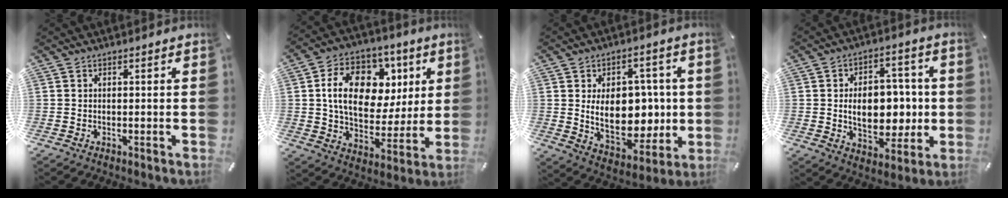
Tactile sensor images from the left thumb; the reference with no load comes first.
{"total": 17.1, "force": [4.9, 12.3, 10.8], "torque": [-0.167, 0.002, 0.092]}
{"total": 15.8, "force": [0.9, 10.6, 11.7], "torque": [-0.180, -0.011, 0.021]}
{"total": 13.8, "force": [-0.4, 9.2, 10.3], "torque": [-0.143, 0.004, -0.005]}